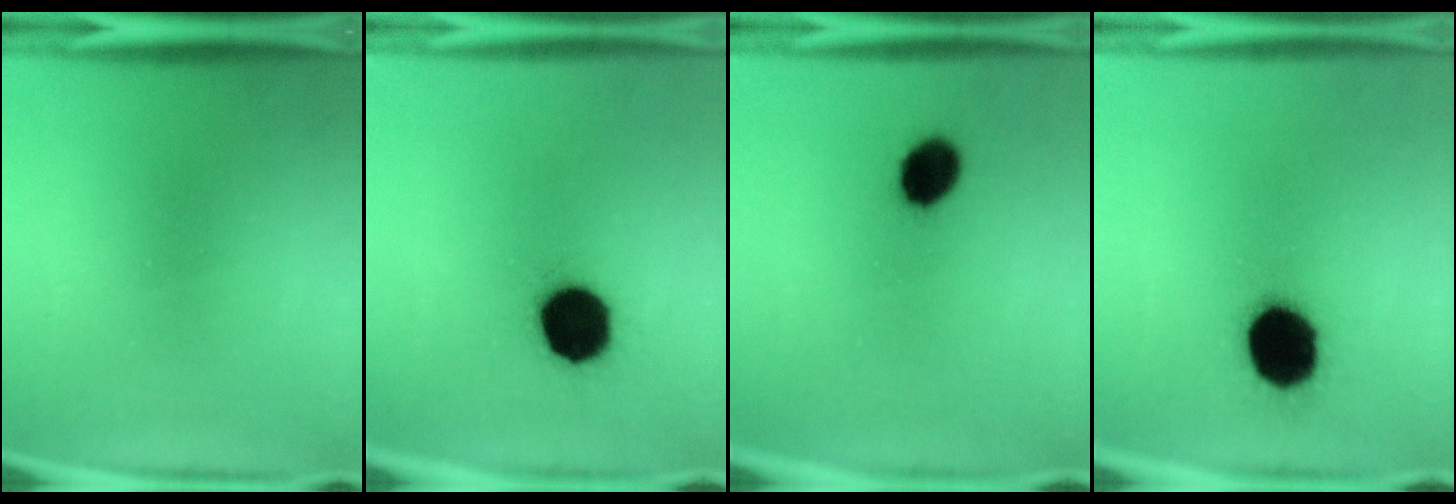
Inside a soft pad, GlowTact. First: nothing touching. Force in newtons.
{"total": 16.7}
{"total": 6.8}
{"total": 19.1}